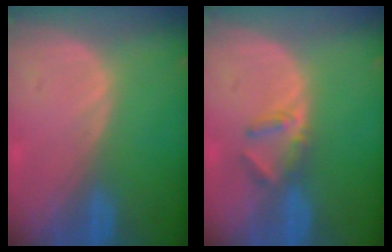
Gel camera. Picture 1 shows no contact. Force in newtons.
{"total": 3.2, "press": 3.0, "slide": 1.0}